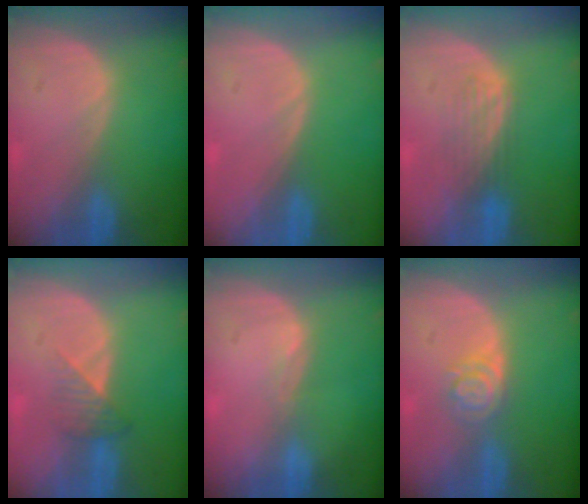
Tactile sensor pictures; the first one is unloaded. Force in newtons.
{"total": 0.0}
{"total": 3.5, "press": 3.2, "slide": 1.5}
{"total": 3.3, "press": 3.0, "slide": 1.5}
{"total": 1.0, "press": 0.7, "slide": 0.7}
{"total": 4.0, "press": 3.6, "slide": 1.7}